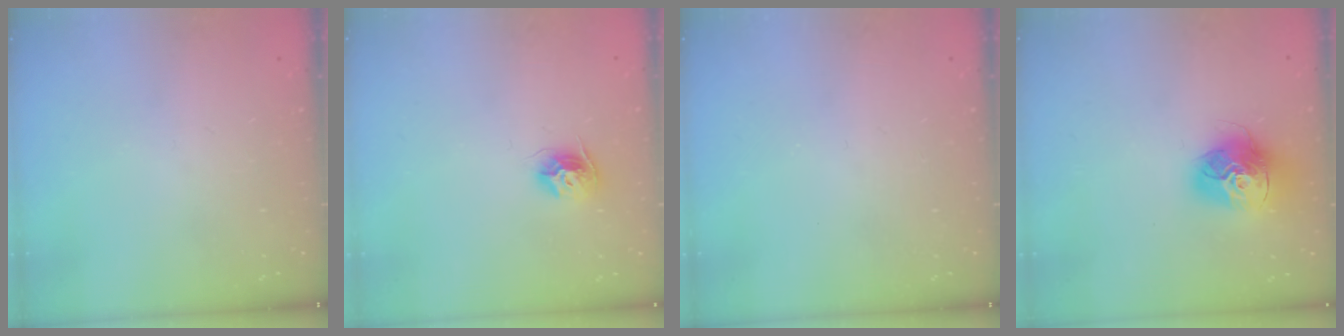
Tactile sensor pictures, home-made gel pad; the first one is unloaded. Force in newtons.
{"total": 9.3, "press": 9.3, "slide": 0.3}
{"total": 0.0}
{"total": 15.4, "press": 15.3, "slide": 1.5}